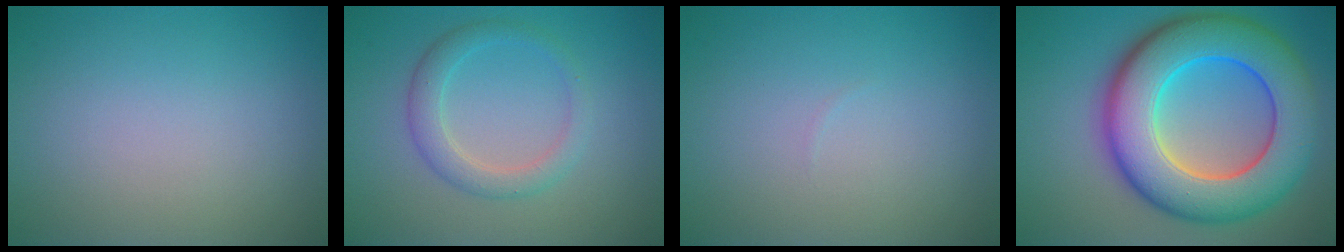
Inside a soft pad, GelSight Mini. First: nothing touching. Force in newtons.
{"total": 2.7, "press": 2.7, "slide": 0.2}
{"total": 0.0}
{"total": 12.7, "press": 12.7, "slide": 0.2}